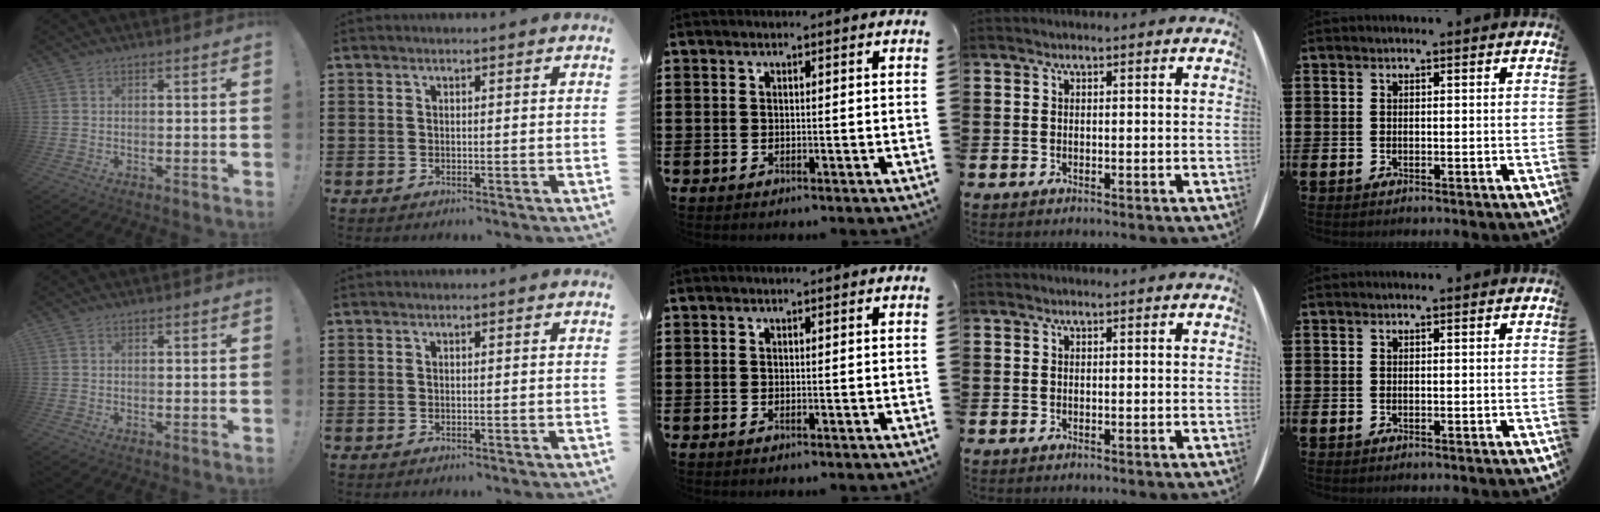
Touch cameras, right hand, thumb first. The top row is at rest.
{}